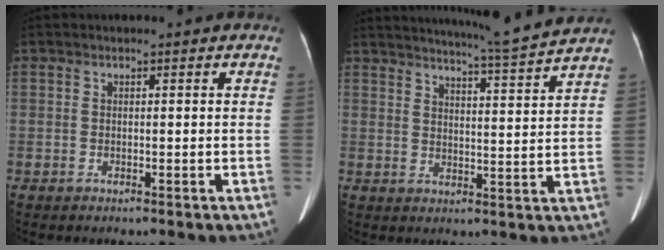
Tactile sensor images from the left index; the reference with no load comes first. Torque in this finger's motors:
{"motor_torque": [0.85, -1.28, 0.09, 0.04]}